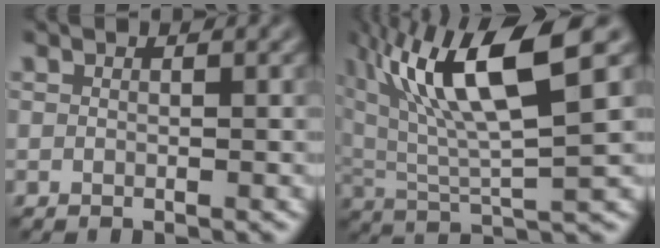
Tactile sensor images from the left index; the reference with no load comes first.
{"total": 11.4, "force": [5.2, 2.6, 9.8], "torque": [-0.175, 0.012, 0.098]}